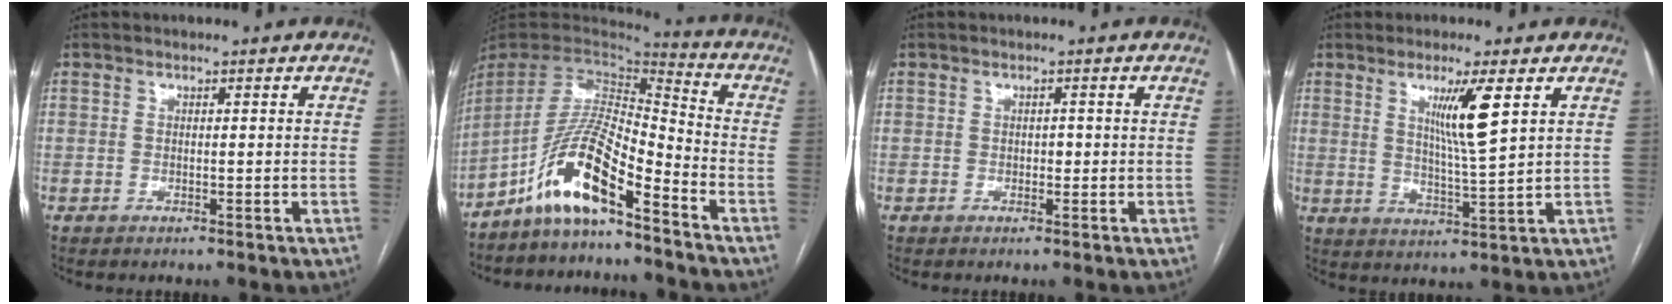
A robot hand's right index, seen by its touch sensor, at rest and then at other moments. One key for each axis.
{"total": 12.7, "fx": -8.5, "fy": 1.8, "fz": 9.2, "tx": -0.184, "ty": 0.013, "tz": -0.159}
{"total": 0.9, "fx": -0.1, "fy": 0.6, "fz": 0.6, "tx": -0.005, "ty": 0.003, "tz": -0.003}
{"total": 7.3, "fx": 3.0, "fy": -0.5, "fz": 6.6, "tx": -0.119, "ty": -0.016, "tz": 0.056}